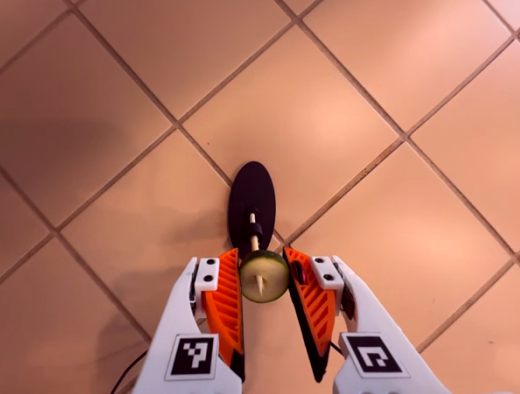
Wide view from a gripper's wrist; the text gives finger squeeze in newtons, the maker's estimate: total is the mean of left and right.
{"total": 5.3, "left": 4.7, "right": 5.9}